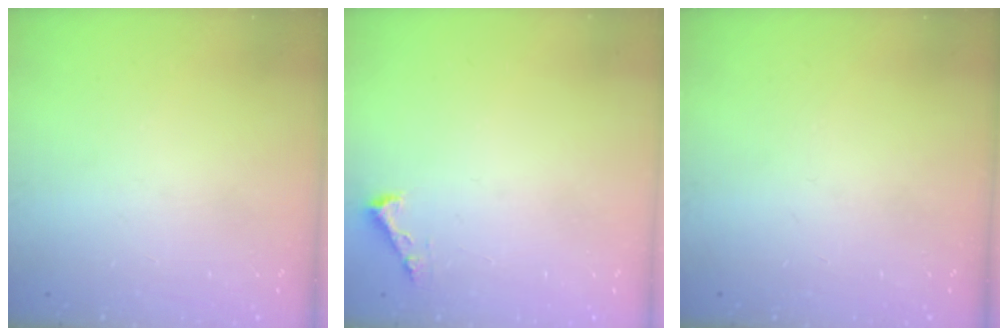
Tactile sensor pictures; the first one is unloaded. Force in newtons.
{"total": 2.3, "press": 2.3, "slide": 0.3}
{"total": 0.0}